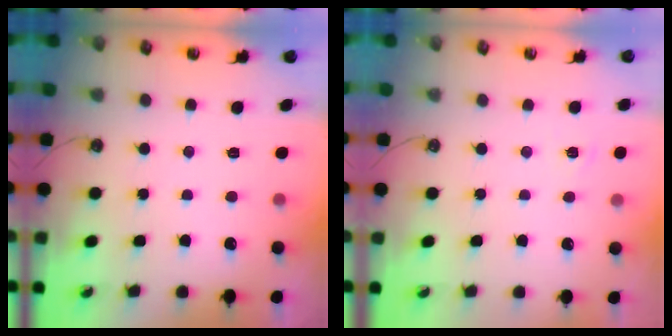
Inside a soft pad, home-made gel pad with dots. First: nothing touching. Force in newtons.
{"total": 3.0, "press": 2.9, "slide": 0.4}